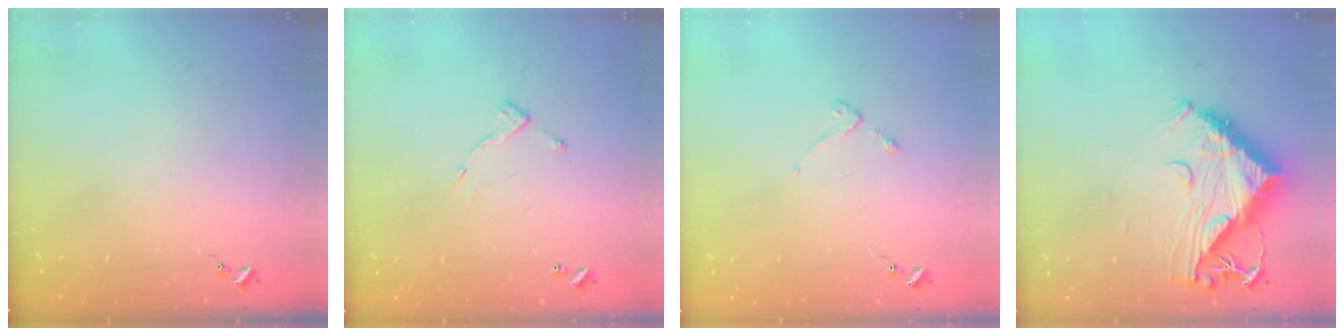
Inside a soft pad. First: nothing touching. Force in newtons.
{"total": 7.2, "press": 7.2, "slide": 0.5}
{"total": 2.7, "press": 2.6, "slide": 0.5}
{"total": 14.1, "press": 14.0, "slide": 1.3}